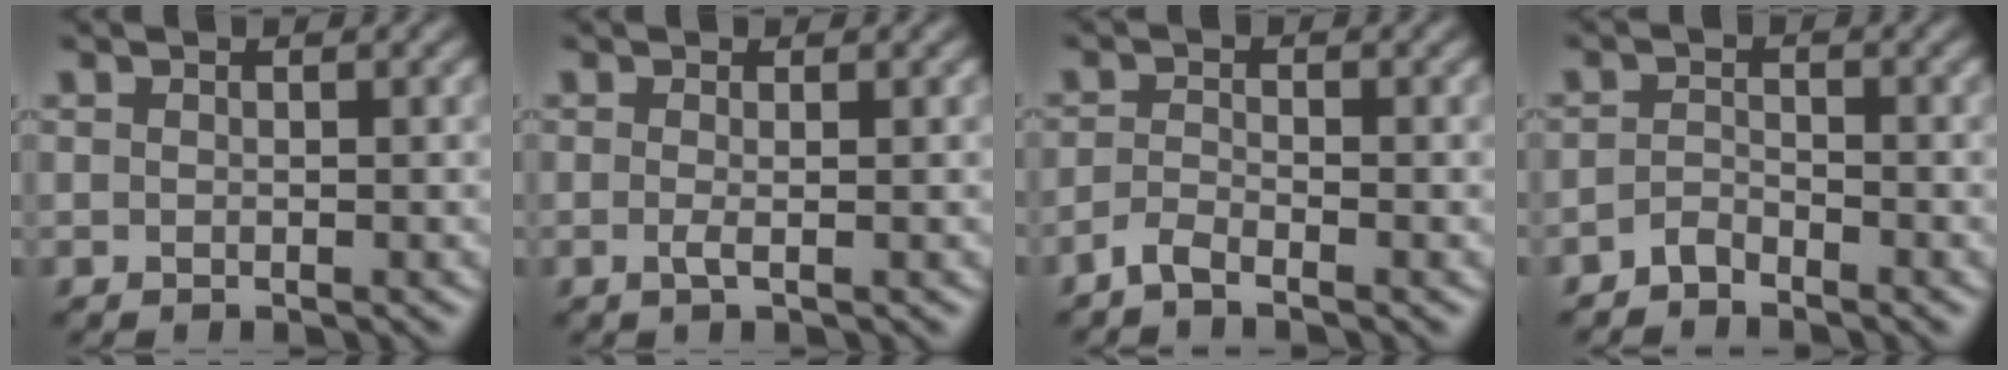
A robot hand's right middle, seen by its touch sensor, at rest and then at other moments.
{"total": 1.1, "force": [-0.2, 0.2, 1.0], "torque": [-0.021, -0.005, -0.005]}
{"total": 1.6, "force": [-1.3, 0.3, 0.9], "torque": [-0.023, 0.000, -0.035]}
{"total": 1.4, "force": [-1.3, 0.4, 0.4], "torque": [-0.009, 0.006, -0.027]}